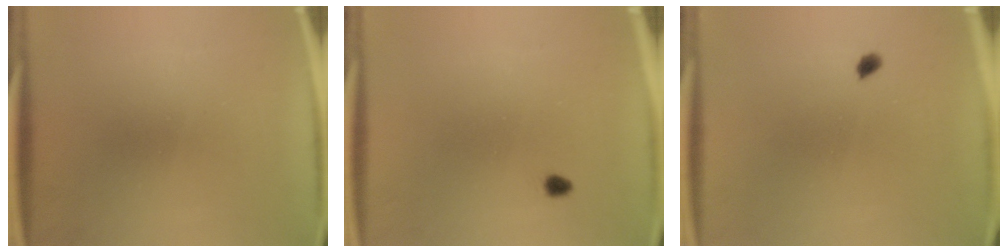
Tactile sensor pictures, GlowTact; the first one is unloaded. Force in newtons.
{"total": 1.0}
{"total": 1.1}